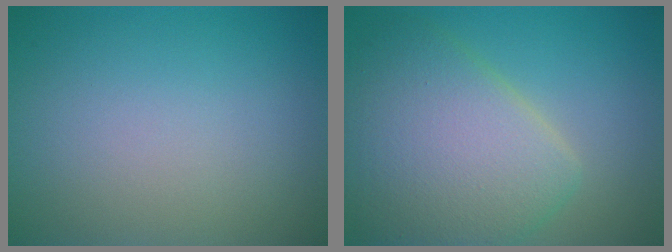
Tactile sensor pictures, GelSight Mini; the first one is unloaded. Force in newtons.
{"total": 8.1, "press": 8.1, "slide": 0.2}